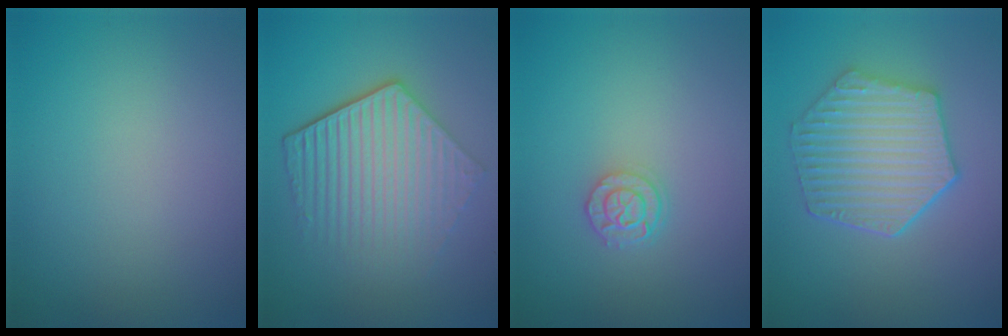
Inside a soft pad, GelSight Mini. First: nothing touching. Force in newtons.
{"total": 6.1, "press": 4.4, "slide": 4.2}
{"total": 2.2, "press": 1.8, "slide": 1.2}
{"total": 6.3, "press": 5.0, "slide": 3.7}